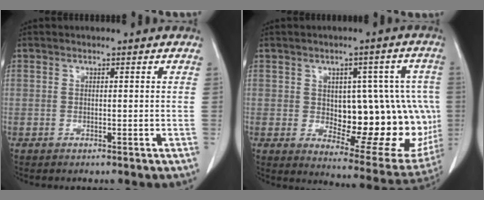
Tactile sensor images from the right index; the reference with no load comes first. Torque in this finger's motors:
{"motor_torque": [0.99, -0.47, 0.33, 0.06]}